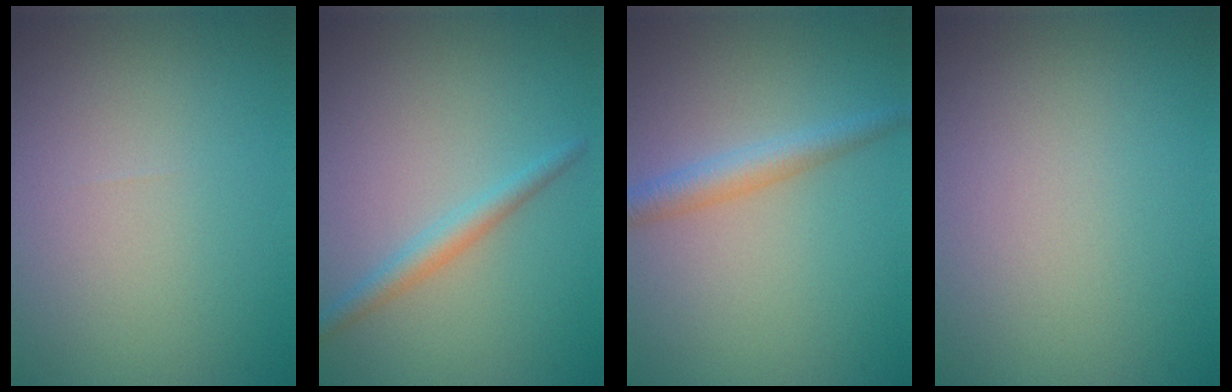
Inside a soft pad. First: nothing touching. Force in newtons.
{"total": 2.0, "press": 2.0, "slide": 0.0}
{"total": 2.6, "press": 2.6, "slide": 0.1}
{"total": 0.0}